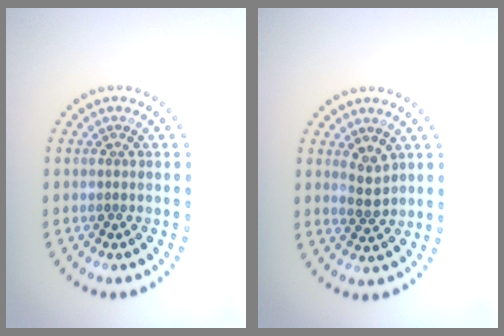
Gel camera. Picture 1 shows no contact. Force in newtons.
{"total": 1.9, "press": 1.7, "slide": 0.7}